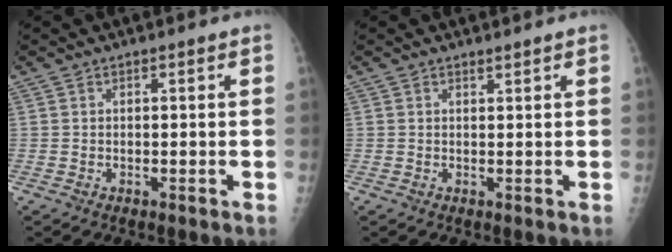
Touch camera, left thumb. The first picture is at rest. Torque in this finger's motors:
{"motor_torque": [-0.33, 0.21, 0.12, 0.04, 0.00]}